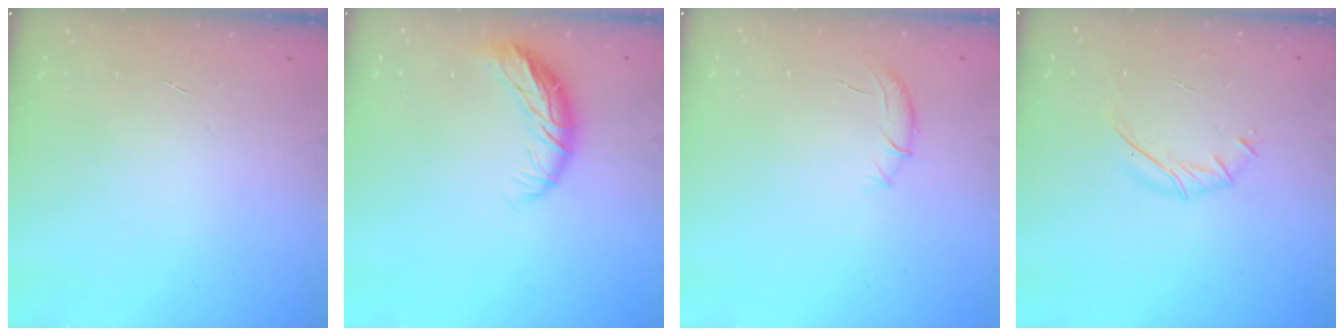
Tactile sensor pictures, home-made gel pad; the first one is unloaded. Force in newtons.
{"total": 10.5, "press": 10.3, "slide": 1.6}
{"total": 5.6, "press": 5.4, "slide": 1.5}
{"total": 5.5, "press": 5.3, "slide": 1.5}